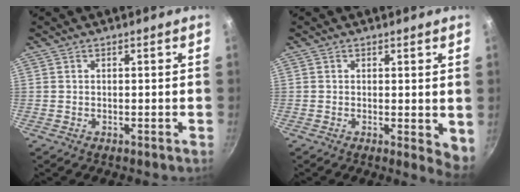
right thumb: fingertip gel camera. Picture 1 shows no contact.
{"total": 4.2, "force": [0.3, 1.8, 3.8], "torque": [-0.046, -0.010, 0.004]}